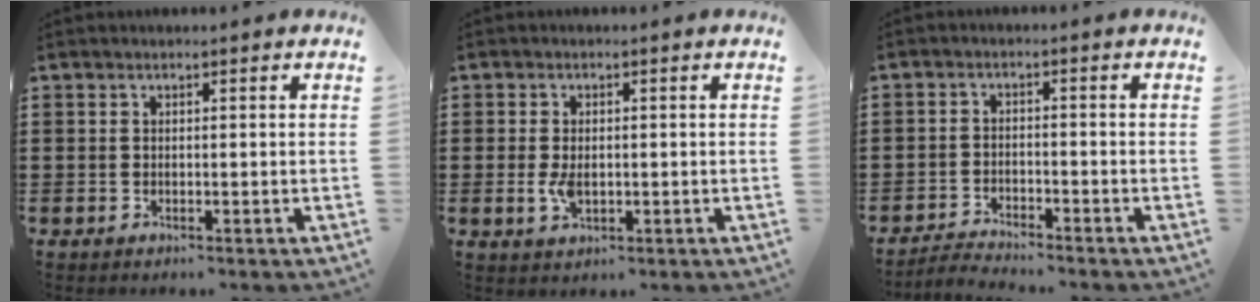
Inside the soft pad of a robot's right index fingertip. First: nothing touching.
{"total": 3.1, "force": [-0.3, 1.5, 2.6], "torque": [-0.065, -0.006, -0.009]}
{"total": 2.7, "force": [-2.7, 0.0, -0.1], "torque": [-0.003, 0.001, -0.057]}